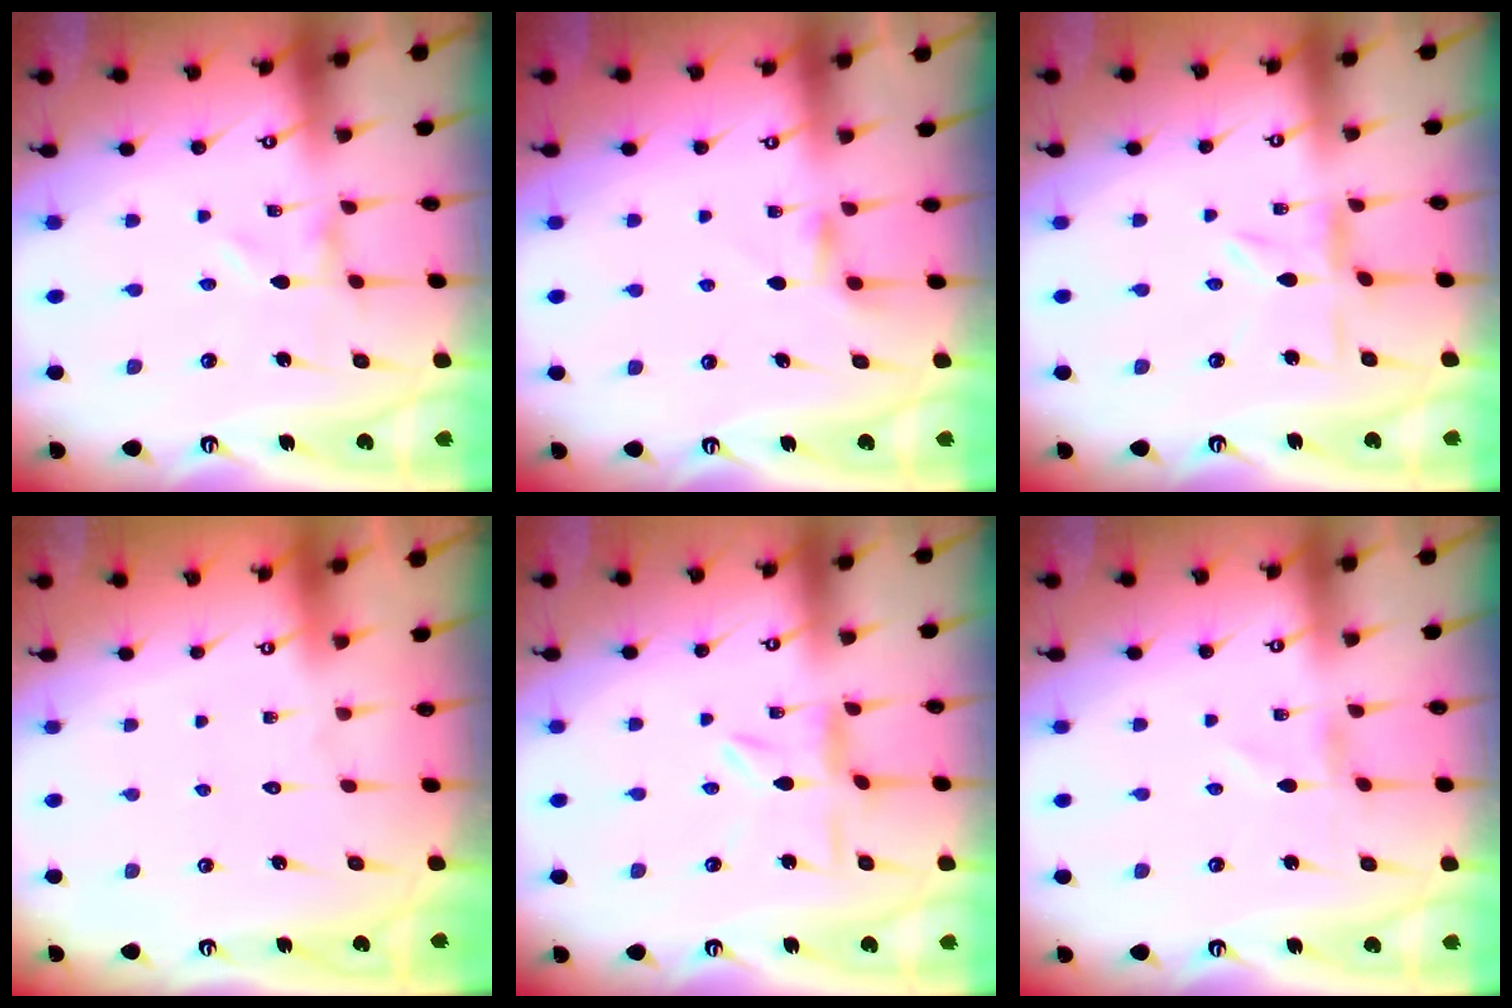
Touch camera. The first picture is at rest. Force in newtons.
{"total": 3.0, "press": 2.9, "slide": 0.5}
{"total": 2.7, "press": 2.7, "slide": 0.4}
{"total": 1.6, "press": 1.6, "slide": 0.1}
{"total": 2.4, "press": 2.4, "slide": 0.3}
{"total": 0.8, "press": 0.8, "slide": 0.1}